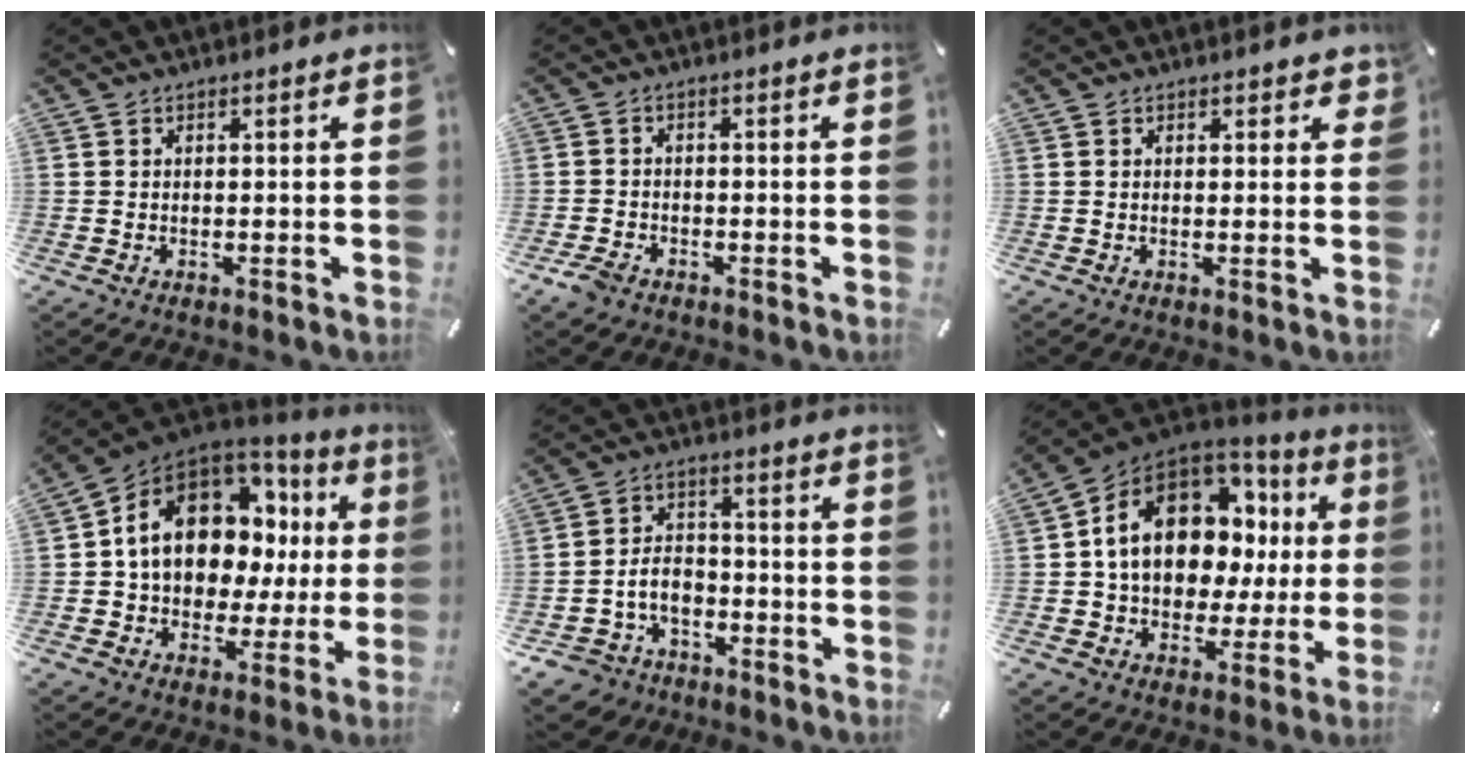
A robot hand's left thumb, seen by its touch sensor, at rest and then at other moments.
{"total": 3.1, "force": [-2.2, 1.8, 1.2], "torque": [-0.033, 0.007, -0.045]}
{"total": 1.4, "force": [0.9, 0.9, 0.8], "torque": [0.000, -0.002, 0.011]}
{"total": 14.9, "force": [4.9, 11.1, 8.7], "torque": [-0.148, -0.031, 0.092]}
{"total": 7.6, "force": [-3.0, 6.6, 2.3], "torque": [-0.068, 0.015, -0.059]}
{"total": 17.1, "force": [4.9, 12.3, 10.8], "torque": [-0.182, -0.027, 0.085]}